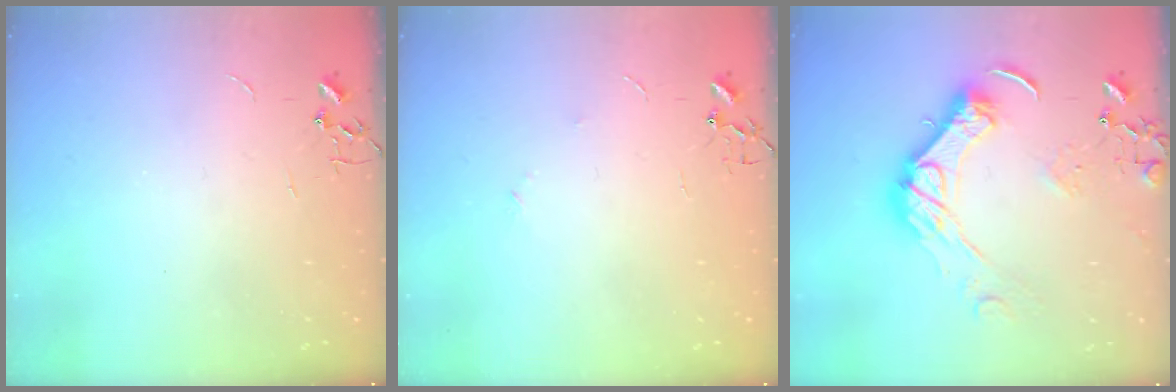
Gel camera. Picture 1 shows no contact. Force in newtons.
{"total": 4.1, "press": 4.0, "slide": 0.5}
{"total": 14.9, "press": 14.9, "slide": 0.9}